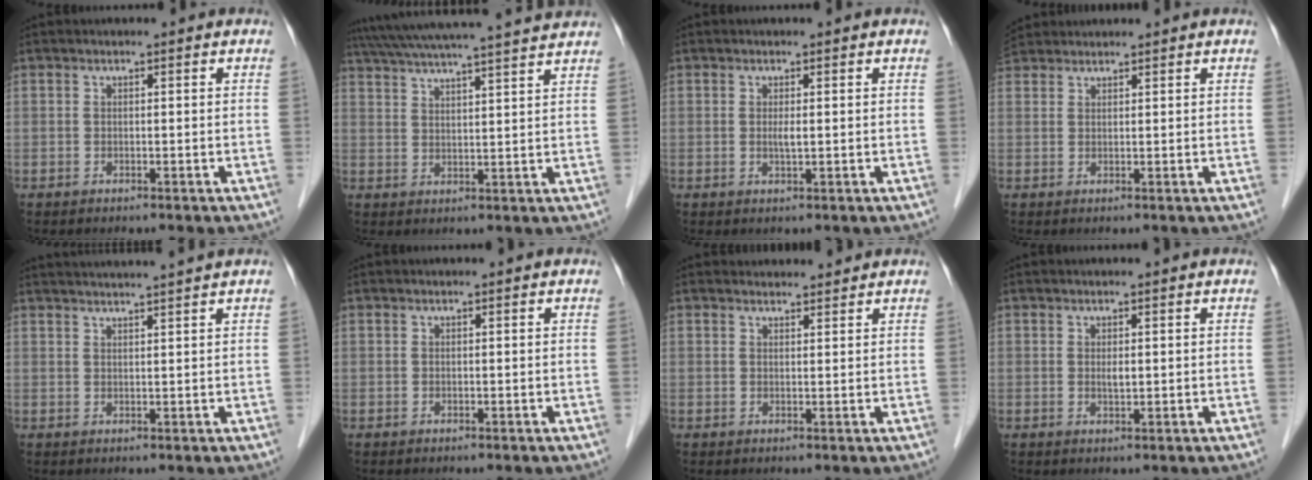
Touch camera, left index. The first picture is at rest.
{"total": 19.7, "force": [18.0, -0.3, 8.1], "torque": [-0.145, 0.016, 0.249]}
{"total": 1.1, "force": [0.1, 0.1, 1.1], "torque": [-0.026, -0.003, 0.002]}
{"total": 4.1, "force": [3.9, 1.3, 0.5], "torque": [-0.017, 0.029, 0.076]}
{"total": 7.7, "force": [7.0, -1.7, 2.7], "torque": [-0.034, 0.016, 0.095]}
{"total": 0.0}
{"total": 2.9, "force": [2.8, 0.7, 0.1], "torque": [-0.006, 0.013, 0.039]}
{"total": 1.0, "force": [0.3, 0.3, 0.9], "torque": [-0.019, -0.004, 0.005]}